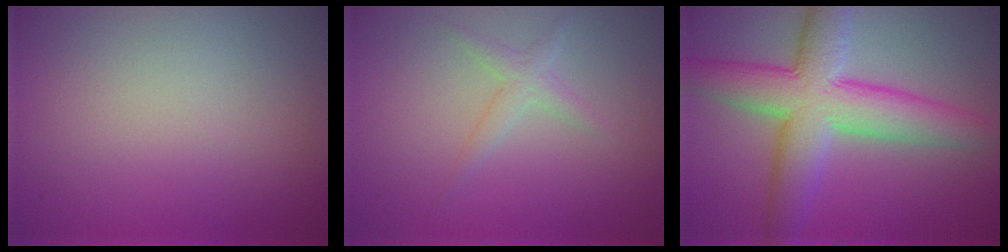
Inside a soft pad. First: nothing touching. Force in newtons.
{"total": 1.5, "press": 1.5, "slide": 0.1}
{"total": 8.5, "press": 8.5, "slide": 0.2}